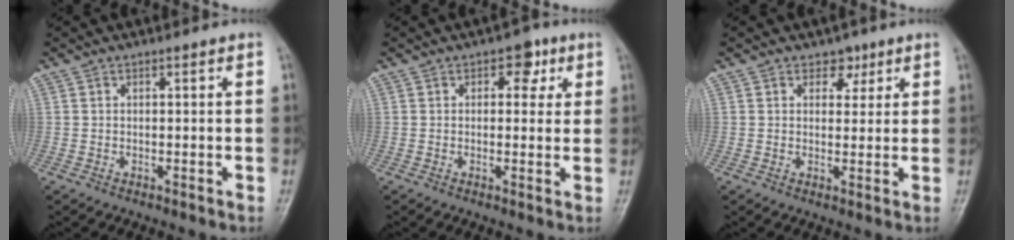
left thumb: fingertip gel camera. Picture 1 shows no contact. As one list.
[{"total": 4.6, "force": [1.8, 3.1, 2.9], "torque": [-0.005, 0.000, 0.014]}, {"total": 3.4, "force": [1.9, 2.5, 1.2], "torque": [0.011, -0.008, 0.023]}]